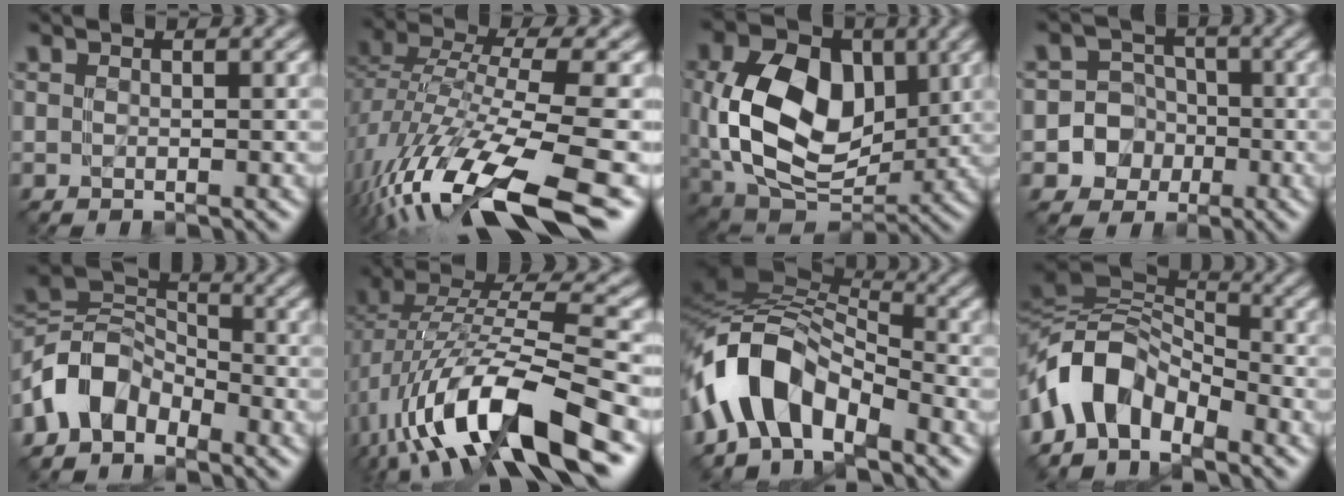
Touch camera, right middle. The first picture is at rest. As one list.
[{"total": 13.1, "force": [-7.6, 3.7, 10.0], "torque": [-0.213, 0.000, -0.116]}, {"total": 11.9, "force": [1.3, 8.4, 8.4], "torque": [-0.175, -0.004, 0.036]}, {"total": 4.7, "force": [-1.6, 4.4, 0.2], "torque": [0.012, 0.011, -0.037]}, {"total": 5.3, "force": [-3.5, 3.3, 2.2], "torque": [-0.045, 0.009, -0.075]}, {"total": 13.0, "force": [-4.6, 4.8, 11.2], "torque": [-0.218, 0.004, -0.076]}, {"total": 8.4, "force": [-4.4, 4.5, 5.6], "torque": [-0.099, 0.017, -0.086]}, {"total": 7.2, "force": [-4.1, 4.1, 4.3], "torque": [-0.075, 0.014, -0.083]}]